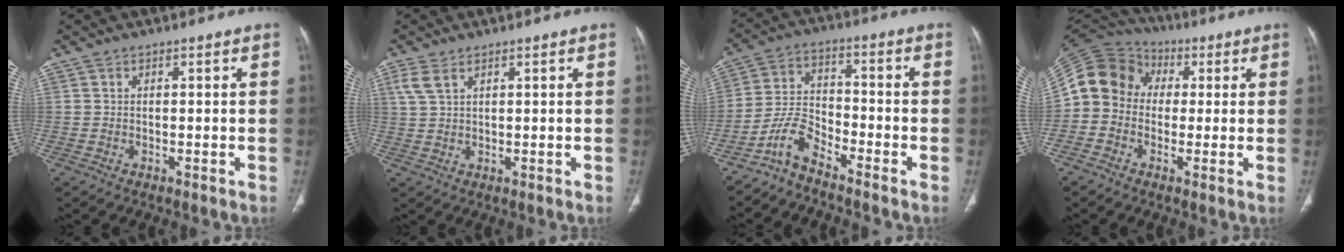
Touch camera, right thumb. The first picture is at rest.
{"total": 3.4, "force": [1.9, 1.7, 2.3], "torque": [-0.057, 0.005, 0.050]}
{"total": 6.2, "force": [-5.3, 1.8, 2.7], "torque": [-0.058, 0.046, -0.116]}
{"total": 12.2, "force": [0.3, 10.6, 6.1], "torque": [-0.109, 0.038, -0.011]}